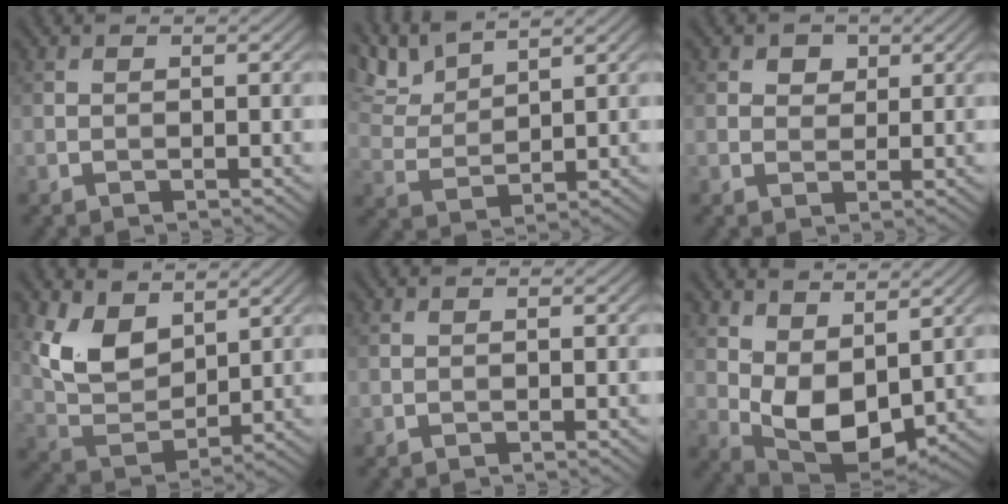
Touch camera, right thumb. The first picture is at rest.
{"total": 6.3, "force": [4.9, 1.6, 3.5], "torque": [-0.089, 0.011, 0.102]}
{"total": 2.6, "force": [1.3, 1.9, 1.1], "torque": [-0.019, -0.002, 0.018]}
{"total": 8.7, "force": [4.6, 4.9, 5.5], "torque": [-0.129, -0.006, 0.091]}
{"total": 0.0}
{"total": 8.8, "force": [2.6, 5.1, 6.7], "torque": [-0.148, -0.008, 0.055]}